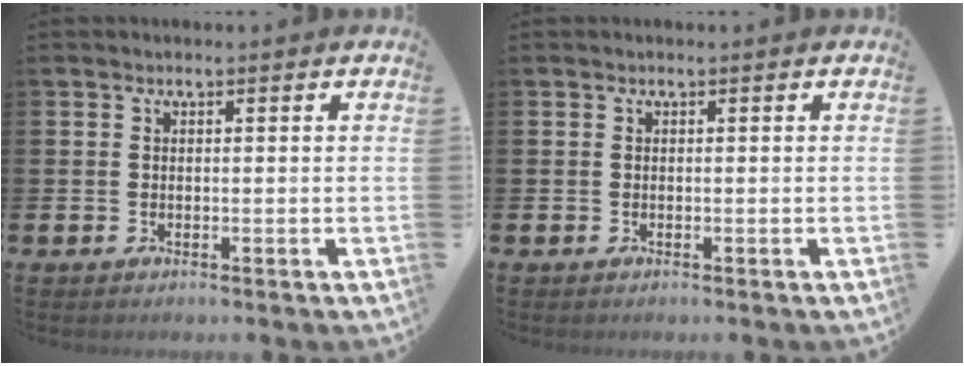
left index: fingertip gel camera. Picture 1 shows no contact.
{"total": 0.0}